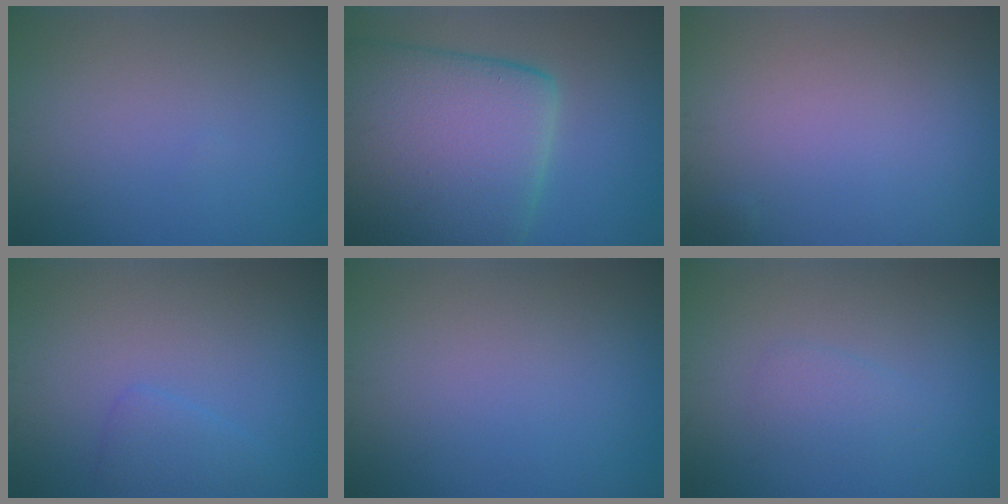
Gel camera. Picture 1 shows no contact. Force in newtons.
{"total": 15.9, "press": 15.9, "slide": 0.8}
{"total": 0.0}
{"total": 1.7, "press": 1.7, "slide": 0.1}
{"total": 0.0}
{"total": 1.4, "press": 1.4, "slide": 0.1}